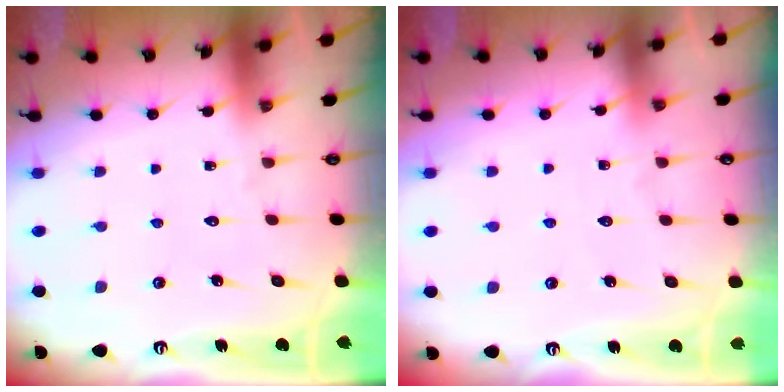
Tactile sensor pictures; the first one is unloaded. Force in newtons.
{"total": 3.9, "press": 3.9, "slide": 0.3}